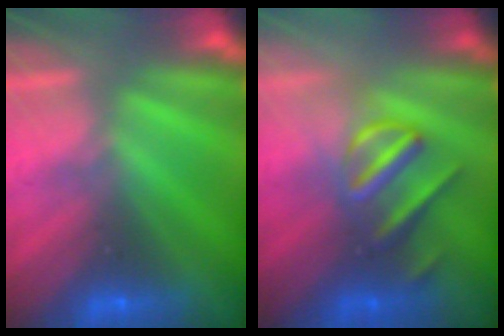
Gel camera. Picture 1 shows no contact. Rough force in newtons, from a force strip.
{"total": 3.0}